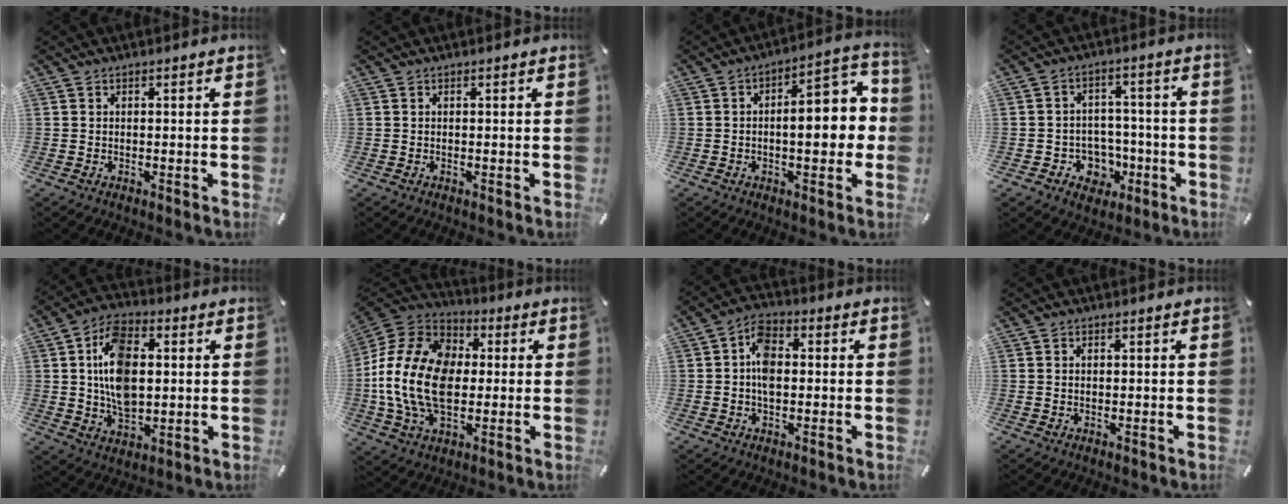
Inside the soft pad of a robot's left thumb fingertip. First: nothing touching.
{"total": 0.0}
{"total": 12.2, "force": [-0.4, 5.8, 10.7], "torque": [-0.122, -0.020, -0.012]}
{"total": 7.8, "force": [-1.6, 7.4, 1.8], "torque": [-0.026, 0.009, -0.017]}
{"total": 14.1, "force": [1.6, 9.2, 10.6], "torque": [-0.208, 0.007, 0.027]}
{"total": 19.7, "force": [-1.8, 14.3, 13.5], "torque": [-0.296, 0.020, -0.033]}
{"total": 6.9, "force": [-0.2, 4.5, 5.3], "torque": [-0.094, 0.009, -0.004]}
{"total": 0.5, "force": [0.1, 0.3, 0.4], "torque": [-0.009, 0.001, 0.001]}